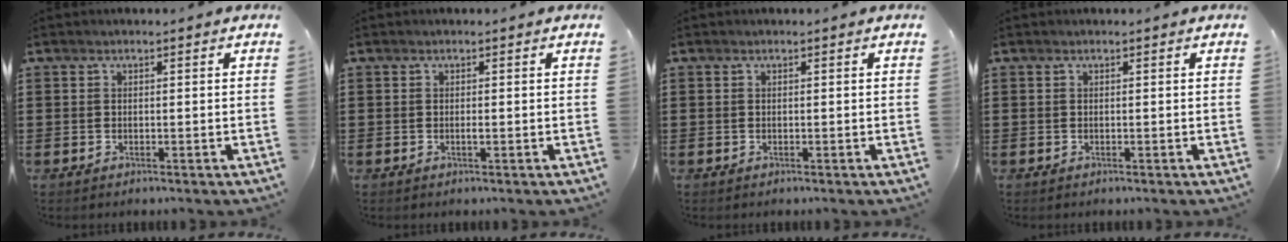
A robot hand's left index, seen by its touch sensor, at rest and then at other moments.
{"total": 0.6, "force": [-0.1, 0.1, 0.6], "torque": [-0.012, -0.005, 0.000]}
{"total": 0.0}
{"total": 0.0}